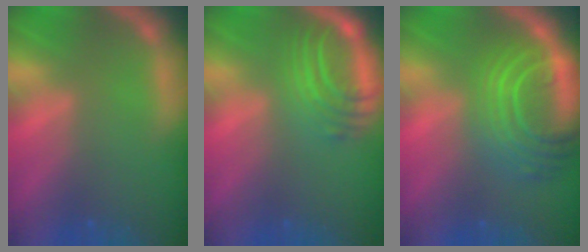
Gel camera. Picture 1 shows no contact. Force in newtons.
{"total": 5.5}
{"total": 9.5}